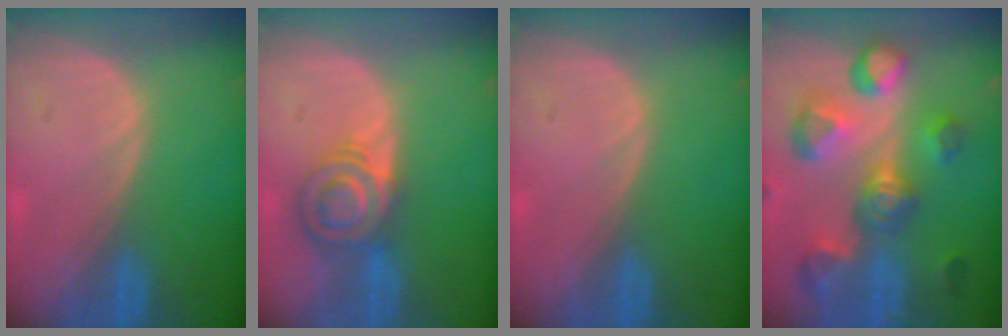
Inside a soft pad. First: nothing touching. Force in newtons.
{"total": 6.3, "press": 6.1, "slide": 1.4}
{"total": 0.0}
{"total": 11.1, "press": 9.9, "slide": 5.1}